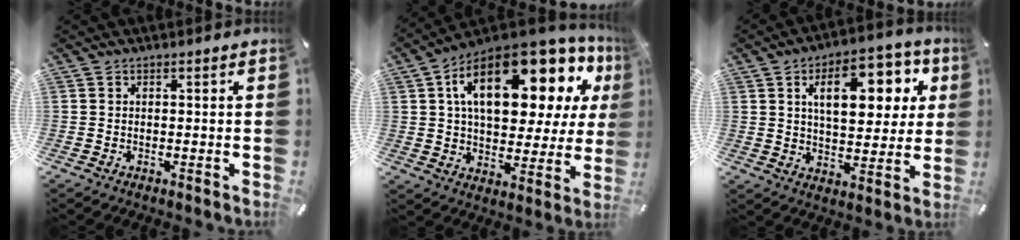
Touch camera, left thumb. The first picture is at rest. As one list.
[{"total": 22.0, "force": [10.6, 10.7, 16.0], "torque": [-0.251, -0.059, 0.173]}, {"total": 16.8, "force": [6.4, 9.3, 12.5], "torque": [-0.178, -0.010, 0.102]}]